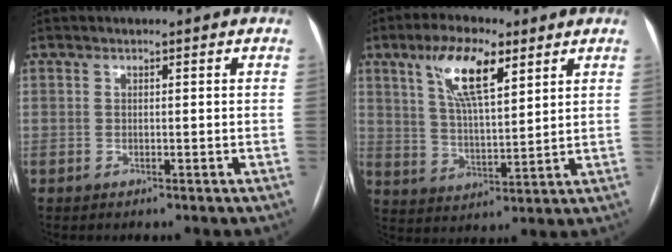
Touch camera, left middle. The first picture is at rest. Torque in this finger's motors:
{"motor_torque": [1.50, -0.64, 0.71, 0.06]}